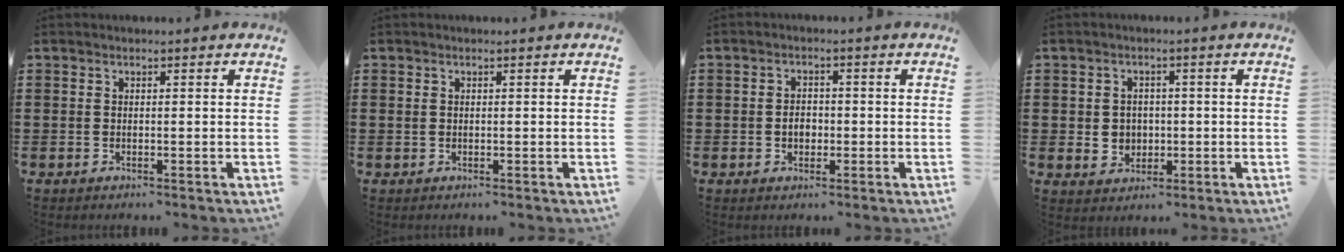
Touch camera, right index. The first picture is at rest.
{"total": 0.6, "force": [0.2, 0.5, 0.1], "torque": [-0.004, 0.003, 0.004]}
{"total": 2.5, "force": [-0.5, 1.8, 1.7], "torque": [-0.034, 0.004, -0.011]}
{"total": 3.0, "force": [-0.2, 2.9, 1.0], "torque": [-0.024, 0.003, -0.008]}